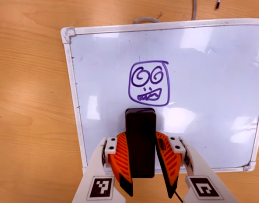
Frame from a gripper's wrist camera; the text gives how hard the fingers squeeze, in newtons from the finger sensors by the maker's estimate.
{"total": 8.0, "left": 6.7, "right": 9.2}